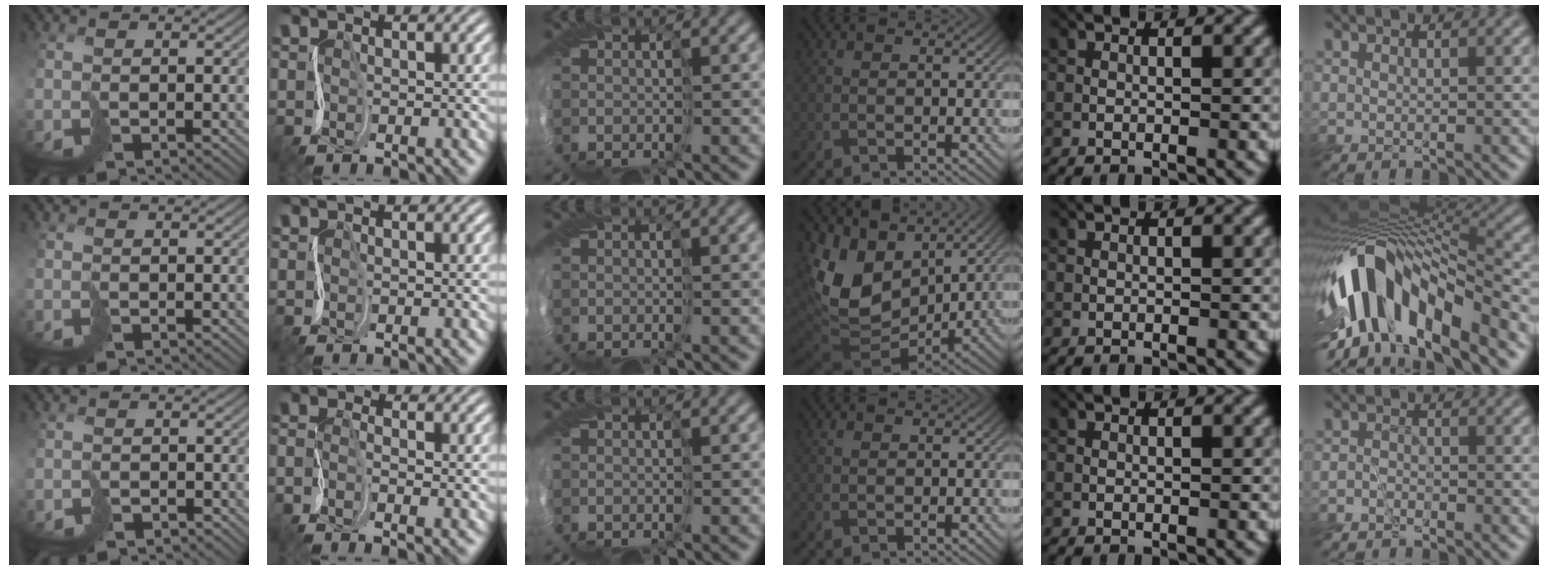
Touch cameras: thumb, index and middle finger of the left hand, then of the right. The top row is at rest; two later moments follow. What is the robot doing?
{"motion": "cut", "object": "bubble wrap"}